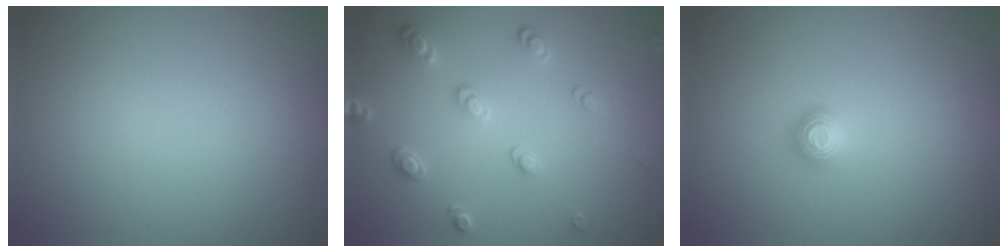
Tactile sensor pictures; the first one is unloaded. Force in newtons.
{"total": 2.5, "press": 2.5, "slide": 0.4}
{"total": 1.1, "press": 1.1, "slide": 0.1}